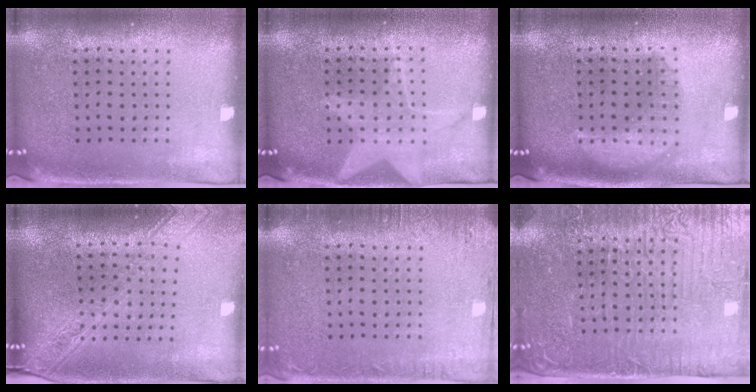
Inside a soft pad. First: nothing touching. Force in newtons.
{"total": 1.5, "press": 1.5, "slide": 0.1}
{"total": 1.3, "press": 1.3, "slide": 0.2}
{"total": 2.3, "press": 1.9, "slide": 1.3}
{"total": 2.2, "press": 2.1, "slide": 0.3}
{"total": 5.1, "press": 4.6, "slide": 2.2}